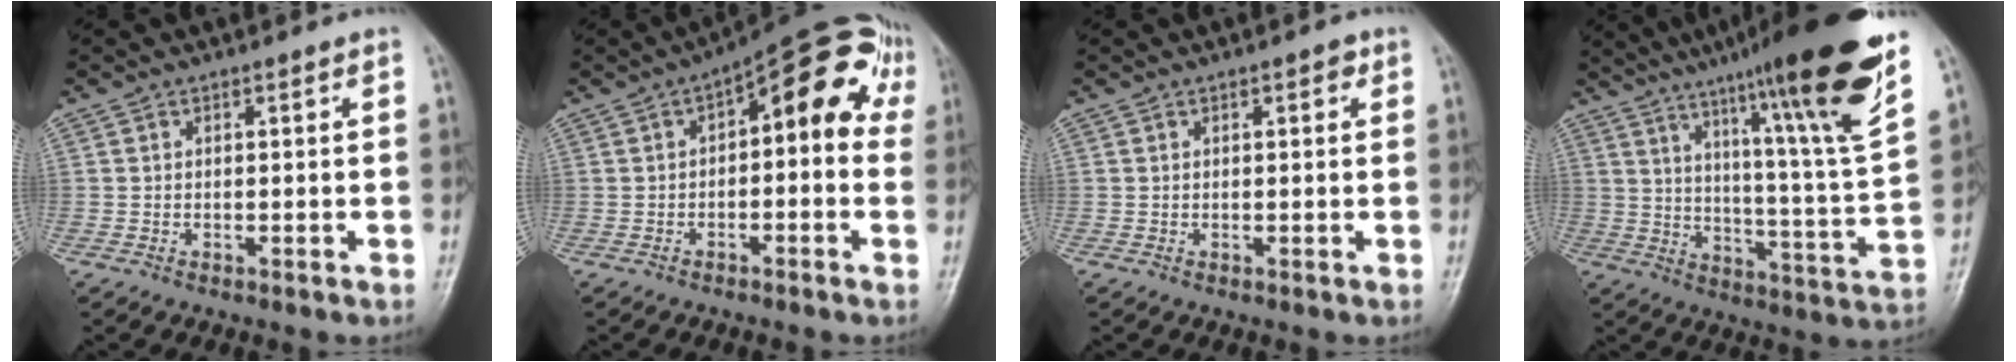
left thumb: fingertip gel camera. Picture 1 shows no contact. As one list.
[{"total": 14.3, "force": [2.6, 6.3, 12.5], "torque": [-0.126, 0.044, 0.022]}, {"total": 1.8, "force": [0.8, 0.7, 1.4], "torque": [-0.016, 0.001, 0.007]}, {"total": 24.5, "force": [15.7, 1.1, 18.7], "torque": [-0.261, -0.065, 0.233]}]